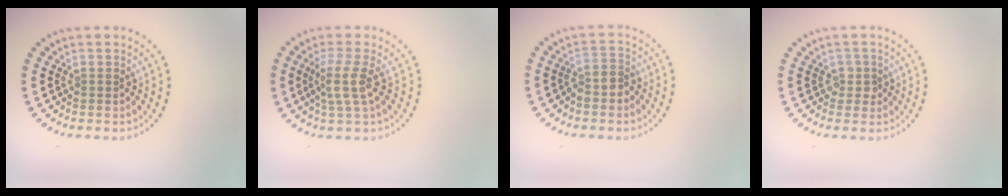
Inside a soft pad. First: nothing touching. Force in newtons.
{"total": 2.9, "press": 2.3, "slide": 1.7}
{"total": 2.1, "press": 1.8, "slide": 1.1}
{"total": 1.2, "press": 1.1, "slide": 0.6}